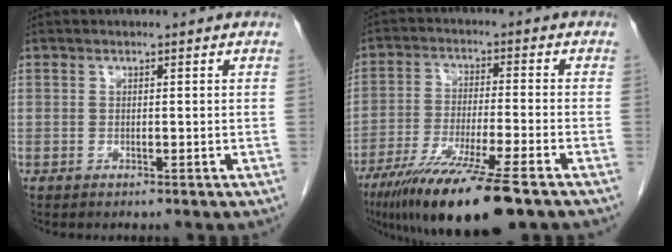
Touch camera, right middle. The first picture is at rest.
{"total": 15.5, "force": [-10.7, 0.4, 11.2], "torque": [-0.202, -0.048, -0.181]}